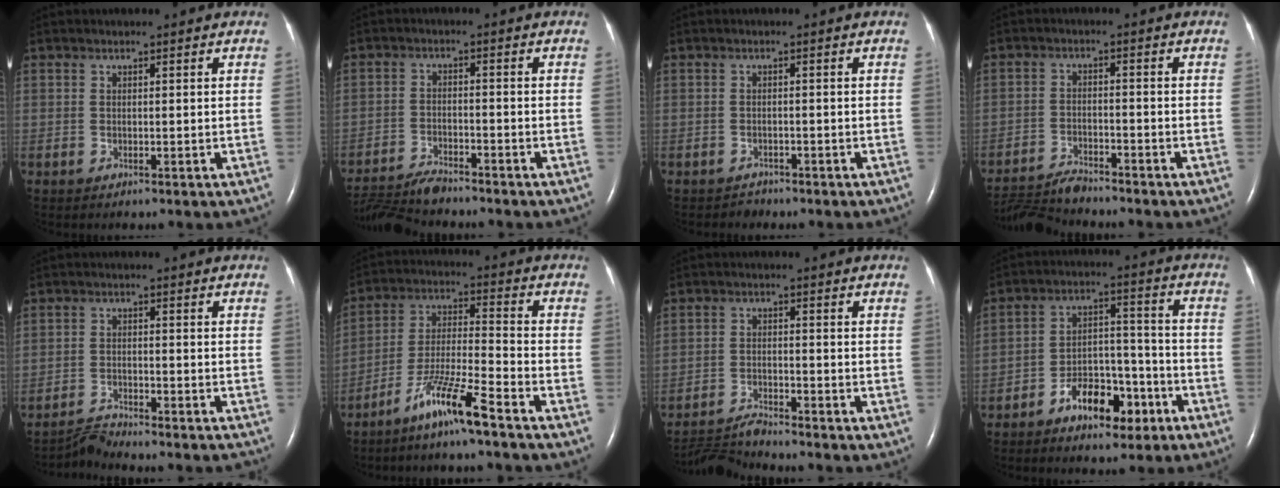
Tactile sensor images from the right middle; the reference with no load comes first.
{"total": 9.5, "force": [-9.0, 0.7, 3.0], "torque": [-0.054, -0.017, -0.154]}
{"total": 1.4, "force": [-1.2, 0.5, -0.5], "torque": [0.001, -0.003, -0.018]}
{"total": 7.3, "force": [-7.1, -0.1, 1.3], "torque": [-0.026, -0.017, -0.127]}
{"total": 5.0, "force": [-4.9, -1.1, -0.2], "torque": [0.003, -0.006, -0.082]}
{"total": 9.7, "force": [-7.2, -0.2, 6.5], "torque": [-0.127, -0.019, -0.140]}
{"total": 5.3, "force": [-5.2, -1.1, 0.2], "torque": [-0.011, -0.020, -0.095]}
{"total": 9.9, "force": [-6.0, 4.4, 6.6], "torque": [-0.110, 0.026, -0.092]}